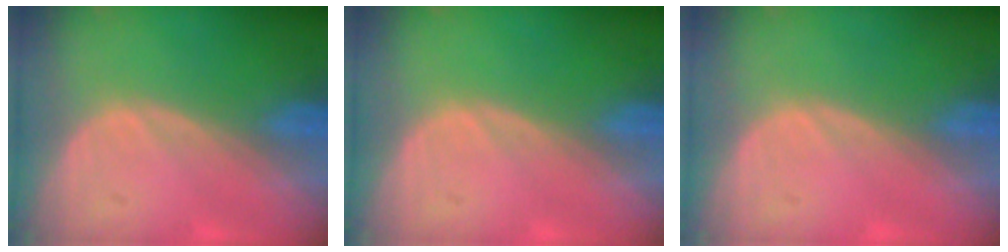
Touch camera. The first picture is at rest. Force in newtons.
{"total": 0.0}
{"total": 0.0}